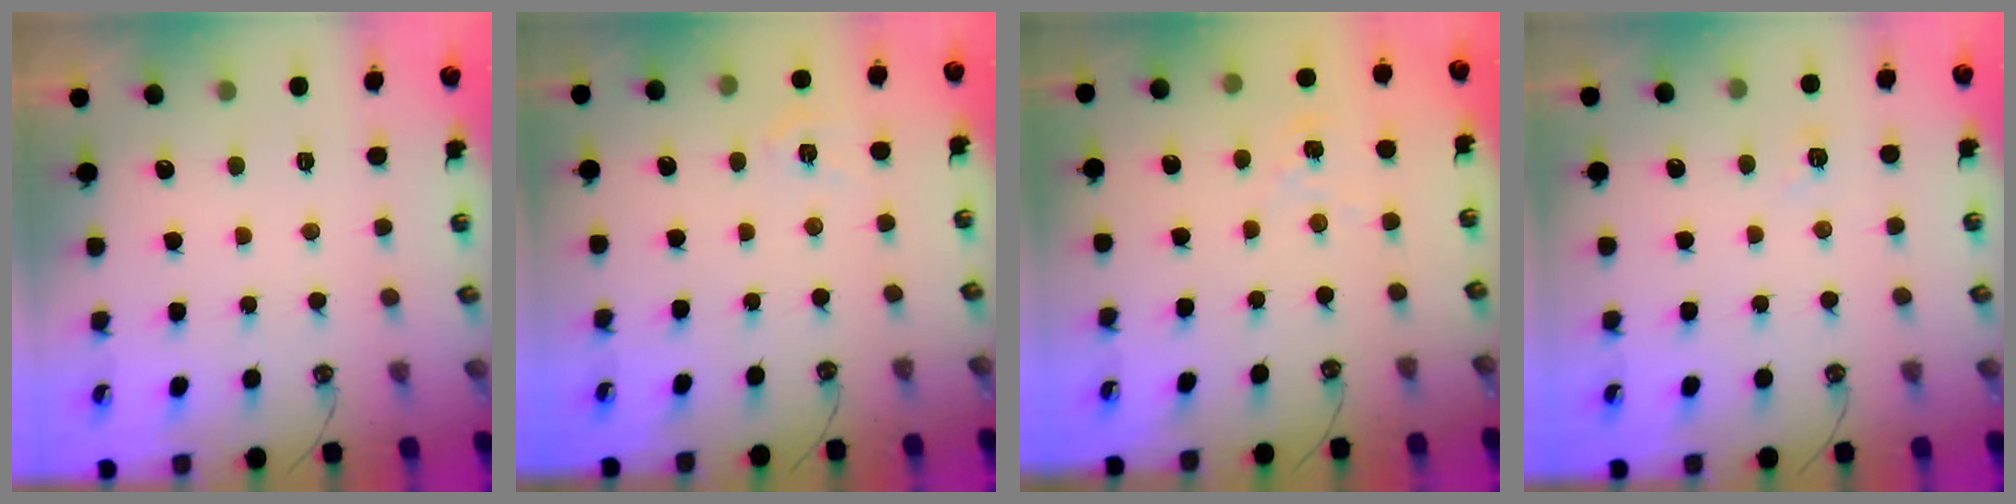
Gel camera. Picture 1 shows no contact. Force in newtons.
{"total": 3.2, "press": 3.1, "slide": 0.5}
{"total": 1.0, "press": 1.0, "slide": 0.2}
{"total": 3.3, "press": 3.3, "slide": 0.4}